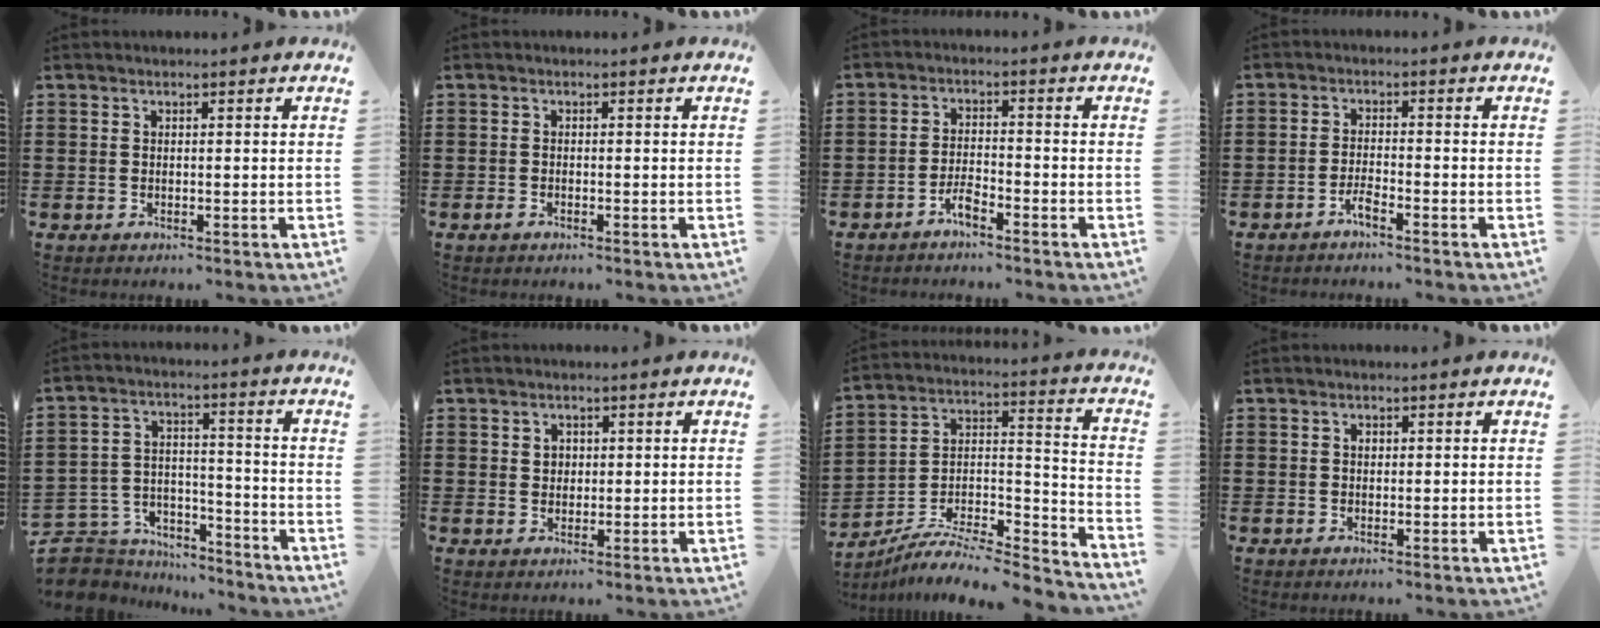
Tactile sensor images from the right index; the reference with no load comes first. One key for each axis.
{"total": 0.6, "fx": -0.4, "fy": 0.3, "fz": 0.4, "tx": -0.010, "ty": -0.003, "tz": -0.007}
{"total": 3.0, "fx": -2.4, "fy": 0.7, "fz": 1.7, "tx": -0.041, "ty": 0.005, "tz": -0.049}
{"total": 2.2, "fx": -1.8, "fy": 0.2, "fz": 1.4, "tx": -0.034, "ty": -0.002, "tz": -0.035}
{"total": 6.3, "fx": -5.8, "fy": 2.4, "fz": 0.4, "tx": -0.028, "ty": 0.011, "tz": -0.120}
{"total": 1.6, "fx": 0.7, "fy": 1.4, "fz": 0.5, "tx": -0.014, "ty": 0.009, "tz": 0.012}
{"total": 7.2, "fx": -6.4, "fy": 2.0, "fz": 2.9, "tx": -0.048, "ty": 0.006, "tz": -0.126}
{"total": 0.7, "fx": 0.2, "fy": 0.5, "fz": 0.4, "tx": -0.010, "ty": 0.002, "tz": 0.004}